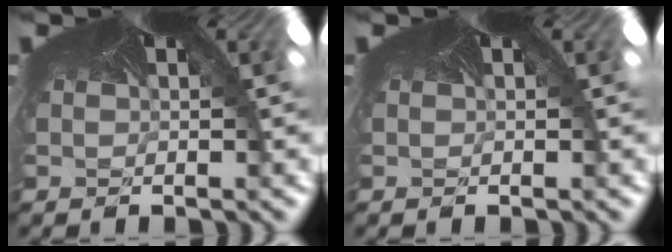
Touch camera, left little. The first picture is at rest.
{"total": 0.0}